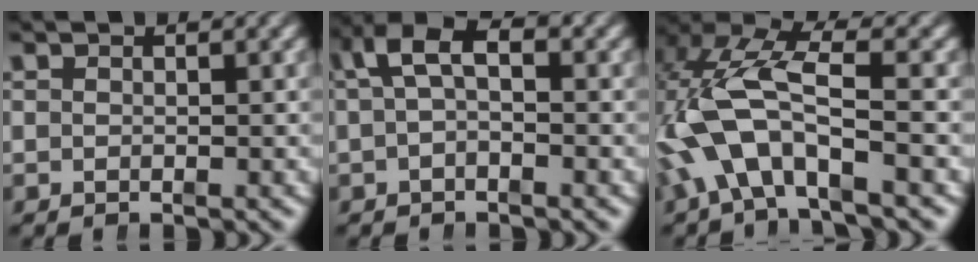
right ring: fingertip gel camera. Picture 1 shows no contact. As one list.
[{"total": 5.2, "force": [1.5, 2.7, 4.2], "torque": [-0.062, 0.016, 0.012]}, {"total": 6.7, "force": [0.1, 3.6, 5.6], "torque": [-0.143, -0.012, 0.006]}]